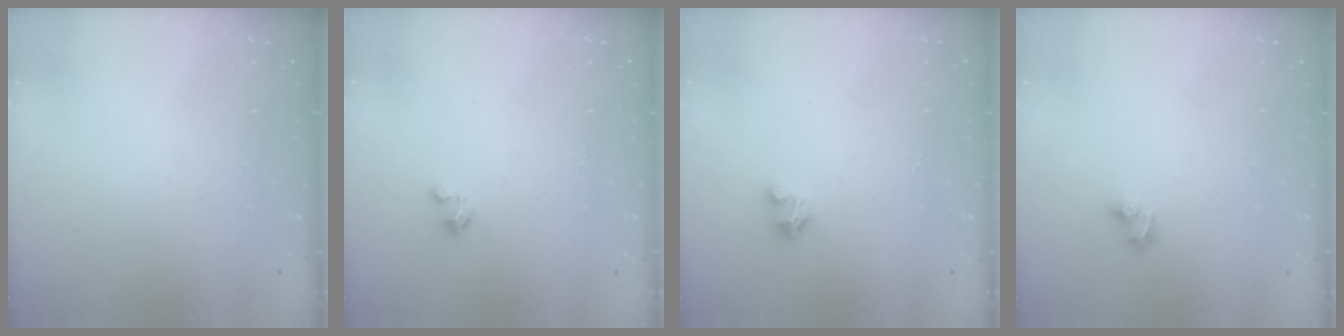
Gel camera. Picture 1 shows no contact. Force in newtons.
{"total": 1.8, "press": 1.8, "slide": 0.1}
{"total": 1.6, "press": 1.6, "slide": 0.1}
{"total": 4.5, "press": 4.0, "slide": 2.0}